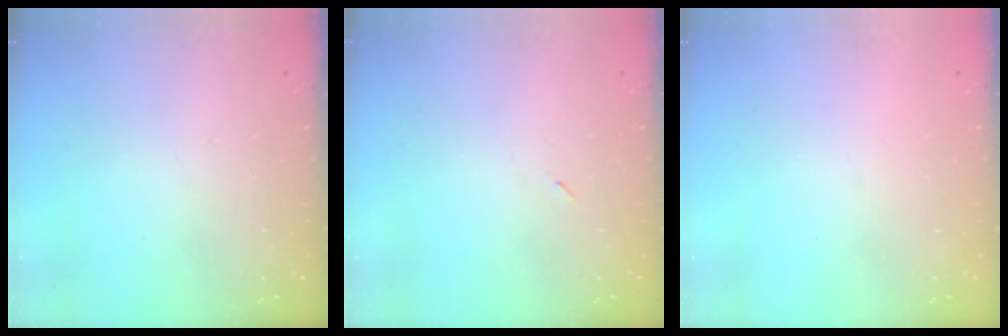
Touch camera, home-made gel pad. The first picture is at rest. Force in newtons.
{"total": 2.6, "press": 2.3, "slide": 1.2}
{"total": 1.5, "press": 1.5, "slide": 0.1}